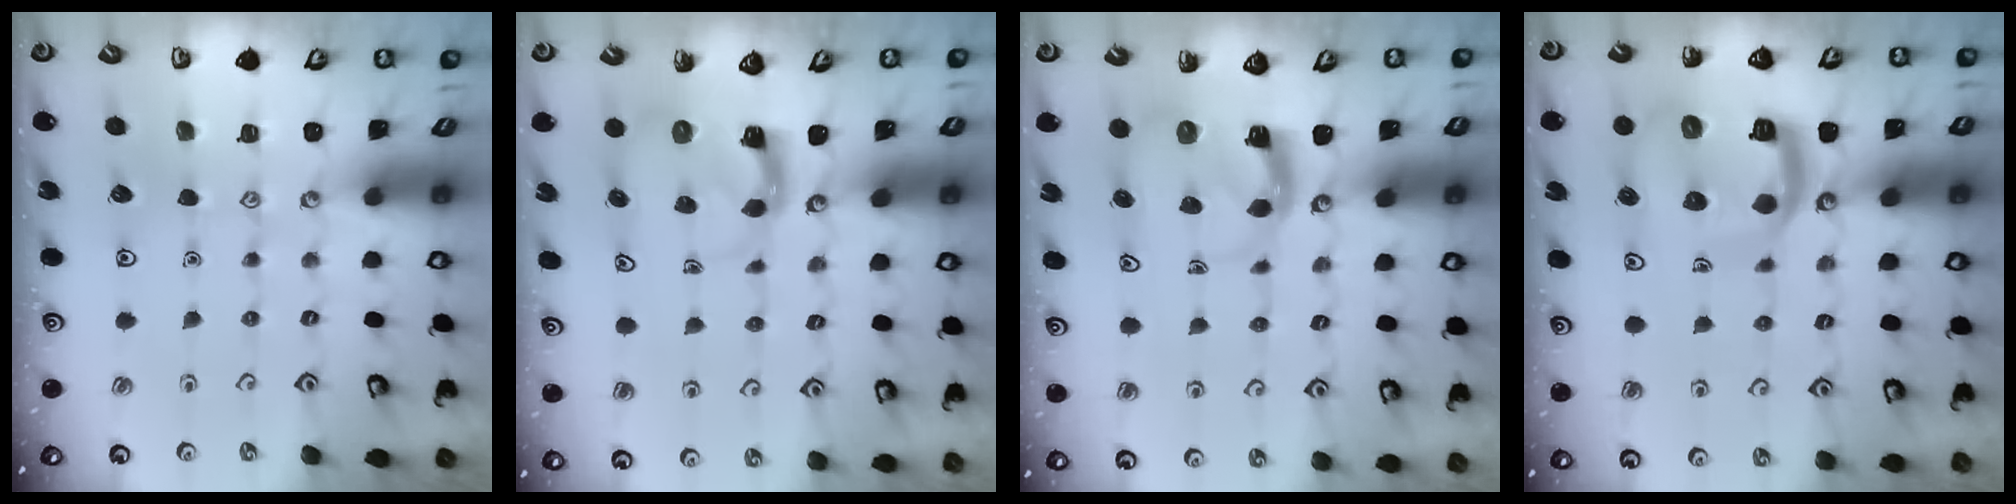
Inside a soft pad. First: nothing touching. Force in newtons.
{"total": 3.7, "press": 3.7, "slide": 0.6}
{"total": 4.2, "press": 4.2, "slide": 0.3}
{"total": 14.0, "press": 13.9, "slide": 1.6}